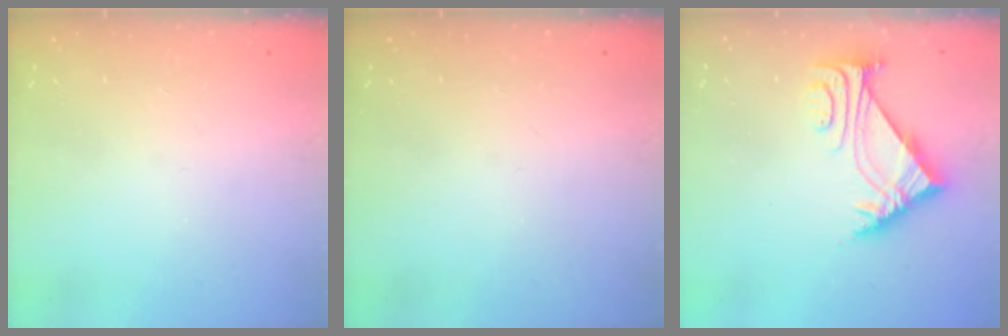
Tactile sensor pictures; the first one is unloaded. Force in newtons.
{"total": 0.0}
{"total": 5.5, "press": 5.3, "slide": 1.1}